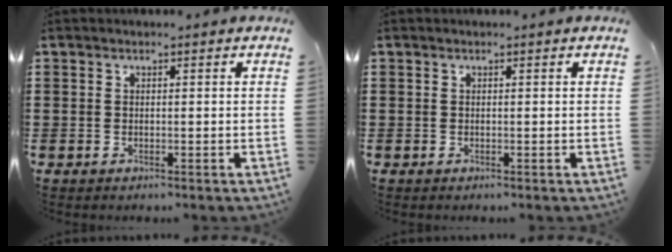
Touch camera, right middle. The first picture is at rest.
{"total": 0.0}